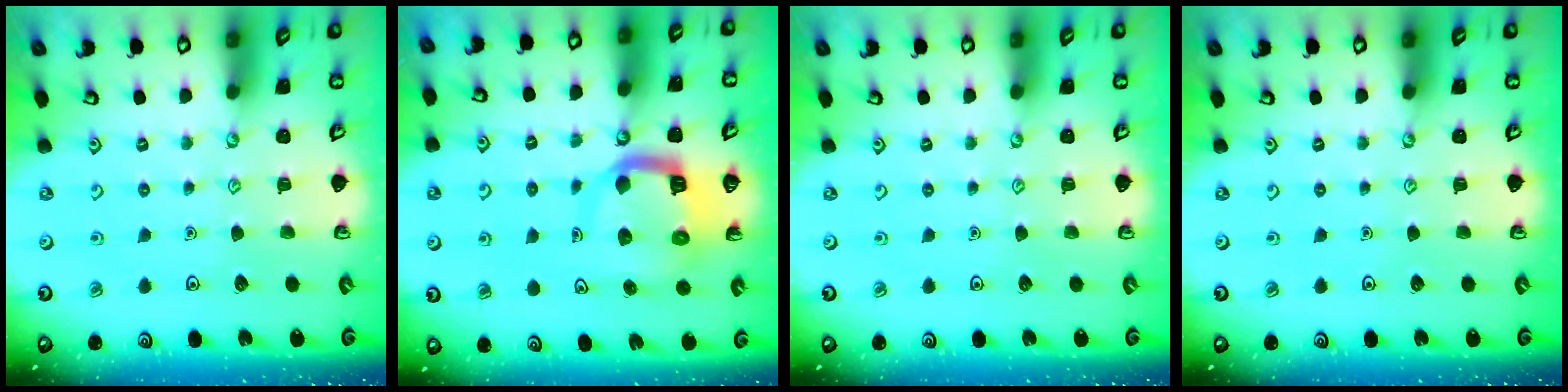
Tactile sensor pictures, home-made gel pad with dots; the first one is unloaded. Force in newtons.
{"total": 9.0, "press": 9.0, "slide": 1.1}
{"total": 0.0}
{"total": 0.0}